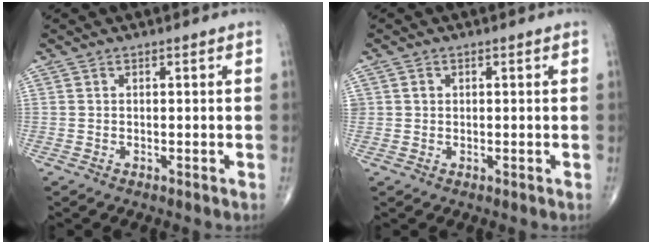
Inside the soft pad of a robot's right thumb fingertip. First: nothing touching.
{"total": 1.1, "force": [0.2, 1.1, 0.3], "torque": [0.002, 0.001, 0.003]}